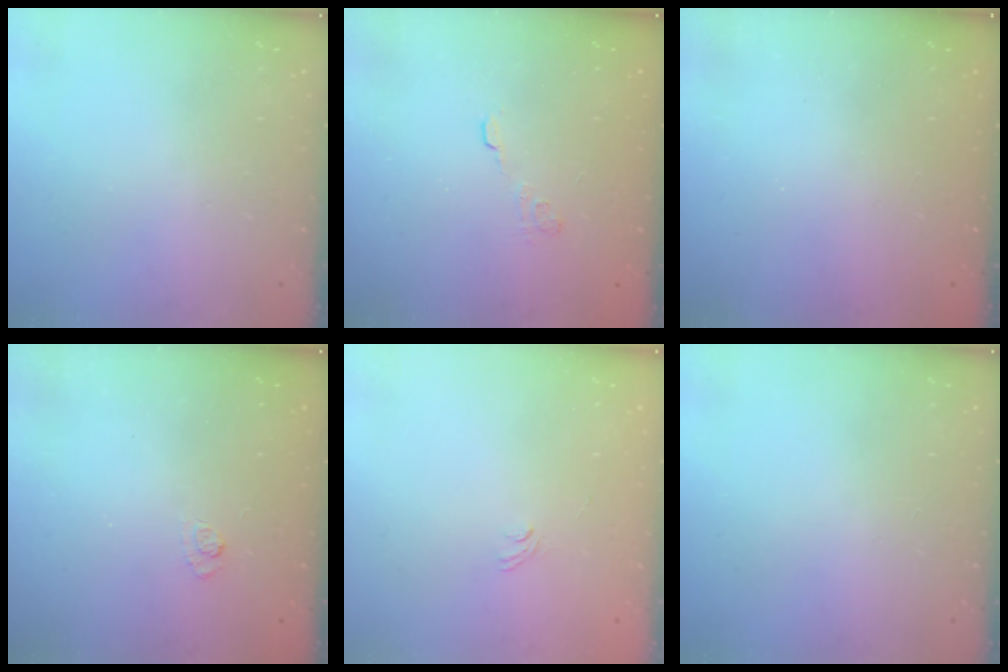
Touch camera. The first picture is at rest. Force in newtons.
{"total": 2.9, "press": 2.5, "slide": 1.4}
{"total": 2.3, "press": 2.2, "slide": 0.8}
{"total": 2.9, "press": 2.5, "slide": 1.5}
{"total": 2.4, "press": 2.1, "slide": 1.1}
{"total": 0.0}